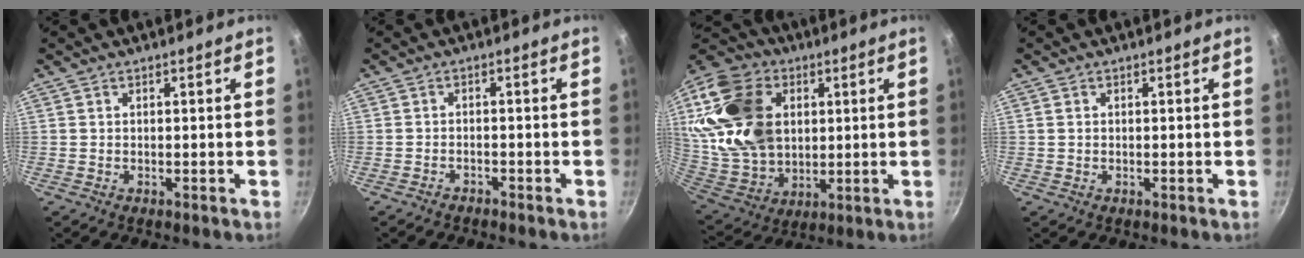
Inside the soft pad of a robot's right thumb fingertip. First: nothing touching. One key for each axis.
{"total": 1.4, "fx": -1.4, "fy": 0.2, "fz": 0.1, "tx": -0.007, "ty": 0.019, "tz": -0.022}
{"total": 23.6, "fx": 5.5, "fy": 17.3, "fz": 15.2, "tx": -0.275, "ty": -0.011, "tz": 0.112}
{"total": 0.6, "fx": 0.2, "fy": 0.5, "fz": 0.1, "tx": 0.001, "ty": 0.001, "tz": 0.003}